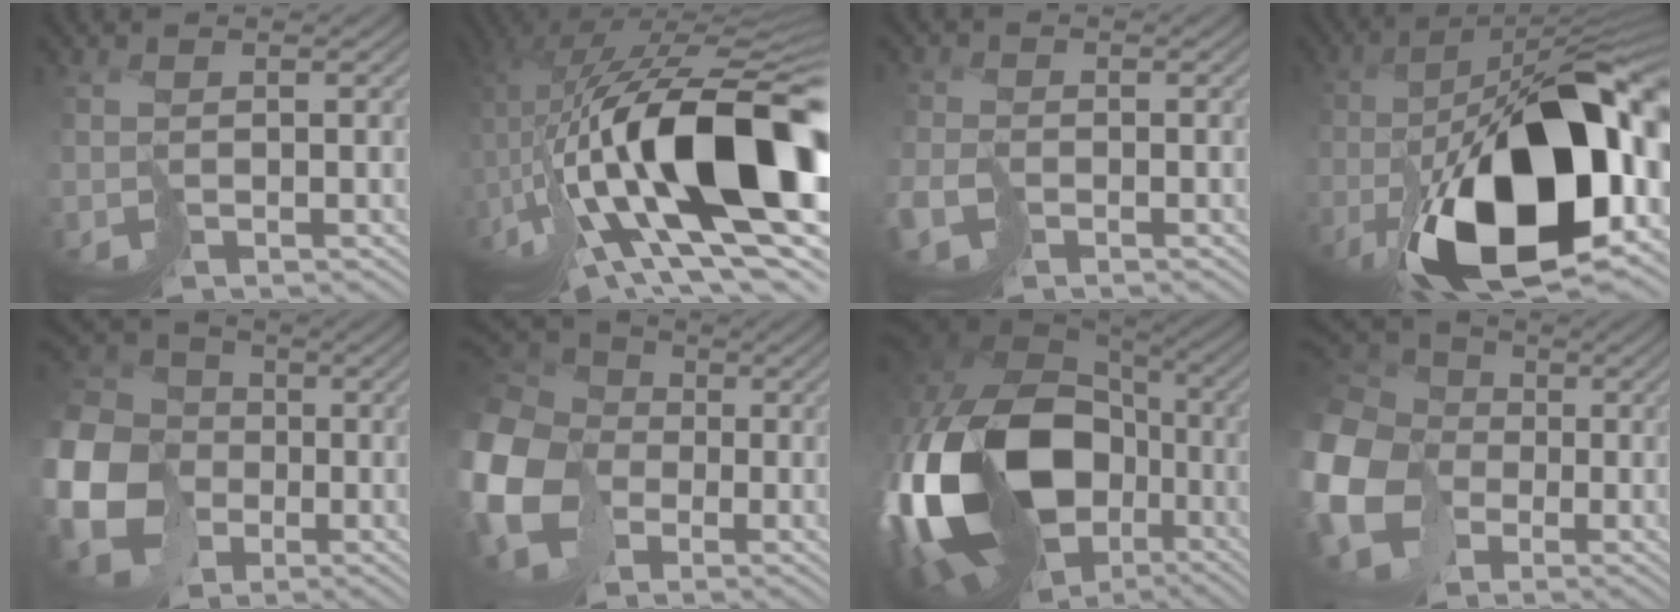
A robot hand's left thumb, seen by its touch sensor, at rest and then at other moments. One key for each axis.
{"total": 20.4, "fx": -2.8, "fy": 8.5, "fz": 18.4, "tx": -0.330, "ty": -0.028, "tz": -0.038}
{"total": 3.7, "fx": -2.2, "fy": 2.3, "fz": 1.8, "tx": -0.039, "ty": -0.006, "tz": -0.044}
{"total": 18.9, "fx": -7.4, "fy": 7.4, "fz": 15.7, "tx": -0.263, "ty": -0.009, "tz": -0.124}
{"total": 18.1, "fx": -4.8, "fy": 15.2, "fz": 8.6, "tx": -0.259, "ty": -0.035, "tz": -0.113}
{"total": 16.5, "fx": -4.4, "fy": 13.2, "fz": 8.8, "tx": -0.276, "ty": -0.024, "tz": -0.085}
{"total": 21.4, "fx": -4.4, "fy": 14.9, "fz": 14.8, "tx": -0.356, "ty": -0.038, "tz": -0.044}
{"total": 17.7, "fx": -4.5, "fy": 14.6, "fz": 8.9, "tx": -0.272, "ty": -0.031, "tz": -0.098}